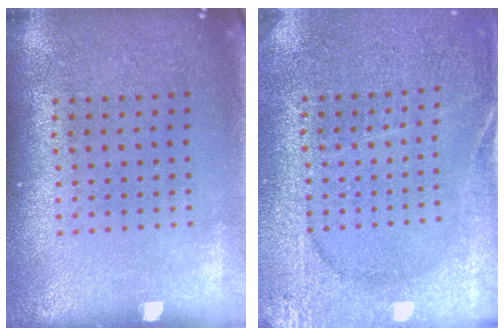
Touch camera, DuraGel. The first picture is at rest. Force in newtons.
{"total": 2.7, "press": 2.7, "slide": 0.3}